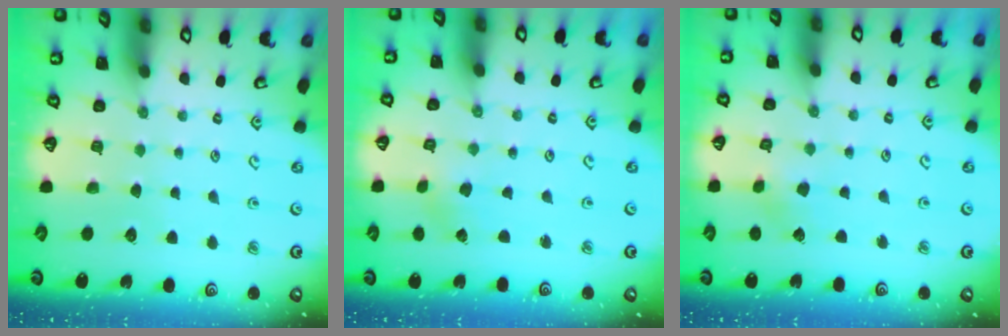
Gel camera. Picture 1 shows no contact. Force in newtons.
{"total": 0.0}
{"total": 2.6, "press": 2.6, "slide": 0.2}